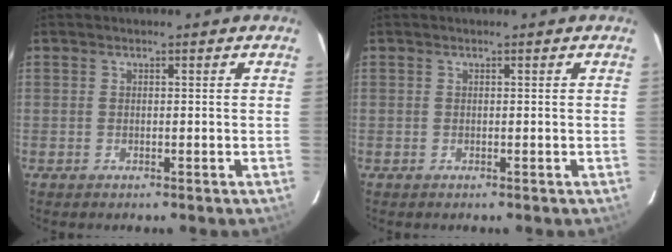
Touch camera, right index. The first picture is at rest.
{"total": 0.0}